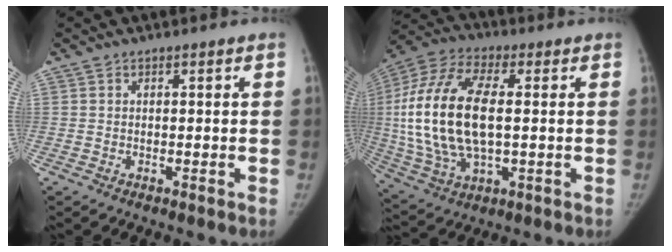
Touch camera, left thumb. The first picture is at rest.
{"total": 21.5, "force": [0.9, 10.6, 18.7], "torque": [-0.401, 0.007, 0.018]}